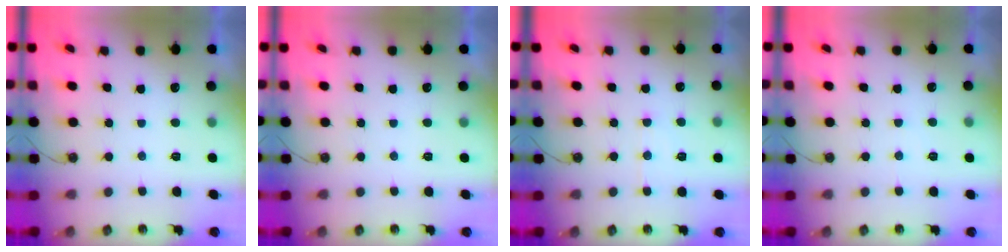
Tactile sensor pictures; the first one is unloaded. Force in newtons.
{"total": 0.0}
{"total": 5.4, "press": 5.4, "slide": 0.5}
{"total": 3.9, "press": 3.9, "slide": 0.6}